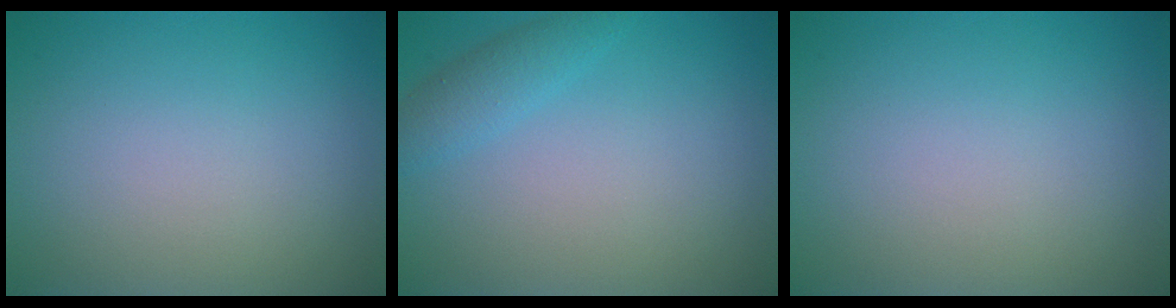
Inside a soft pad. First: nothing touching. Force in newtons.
{"total": 1.9, "press": 1.9, "slide": 0.1}
{"total": 0.0}